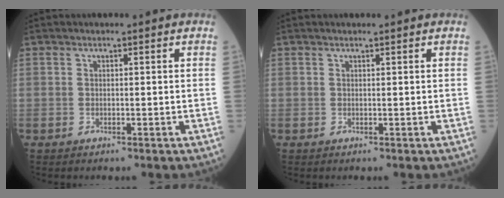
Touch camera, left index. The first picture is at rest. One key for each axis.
{"total": 0.6, "fx": 0.5, "fy": -0.1, "fz": 0.3, "tx": -0.009, "ty": 0.003, "tz": 0.011}